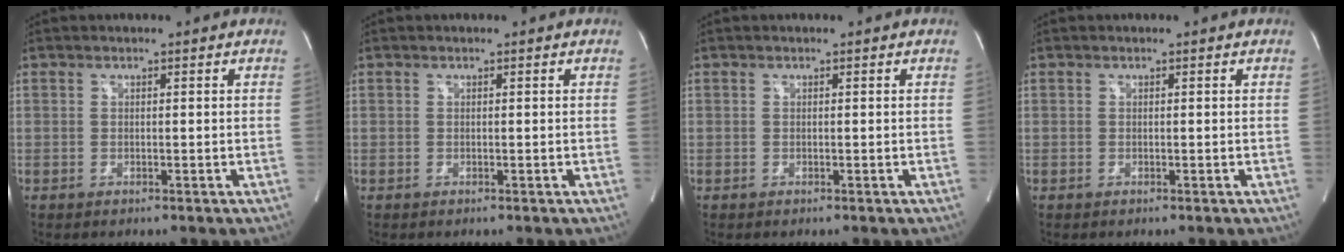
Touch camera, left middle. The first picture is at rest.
{"total": 0.0}
{"total": 0.0}
{"total": 0.0}